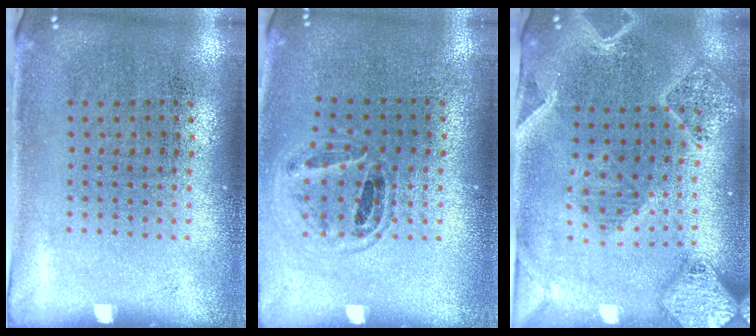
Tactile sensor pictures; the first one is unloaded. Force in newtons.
{"total": 0.8, "press": 0.8, "slide": 0.1}
{"total": 2.9, "press": 2.5, "slide": 1.4}